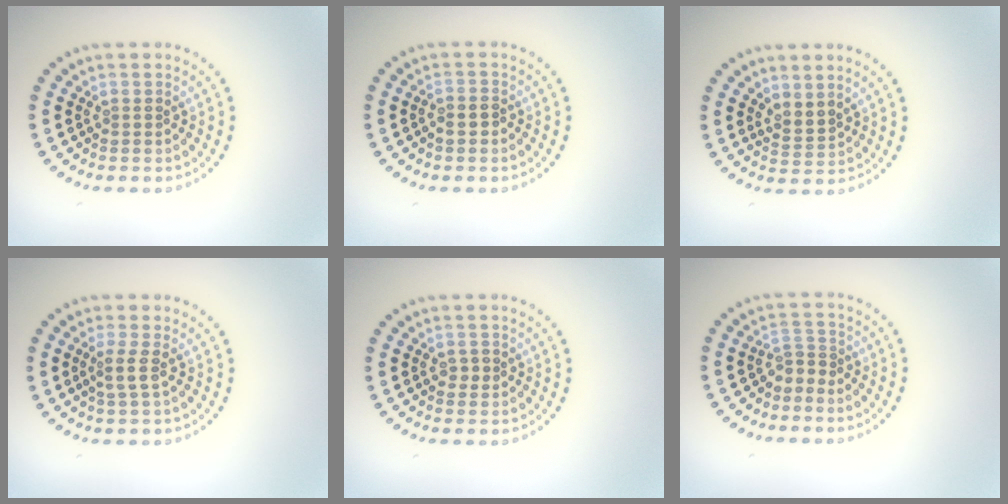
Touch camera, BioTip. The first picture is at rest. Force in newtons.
{"total": 1.5, "press": 1.3, "slide": 0.6}
{"total": 1.7, "press": 1.4, "slide": 1.1}
{"total": 1.7, "press": 1.3, "slide": 1.1}
{"total": 1.1, "press": 1.0, "slide": 0.2}
{"total": 1.5, "press": 1.1, "slide": 1.1}